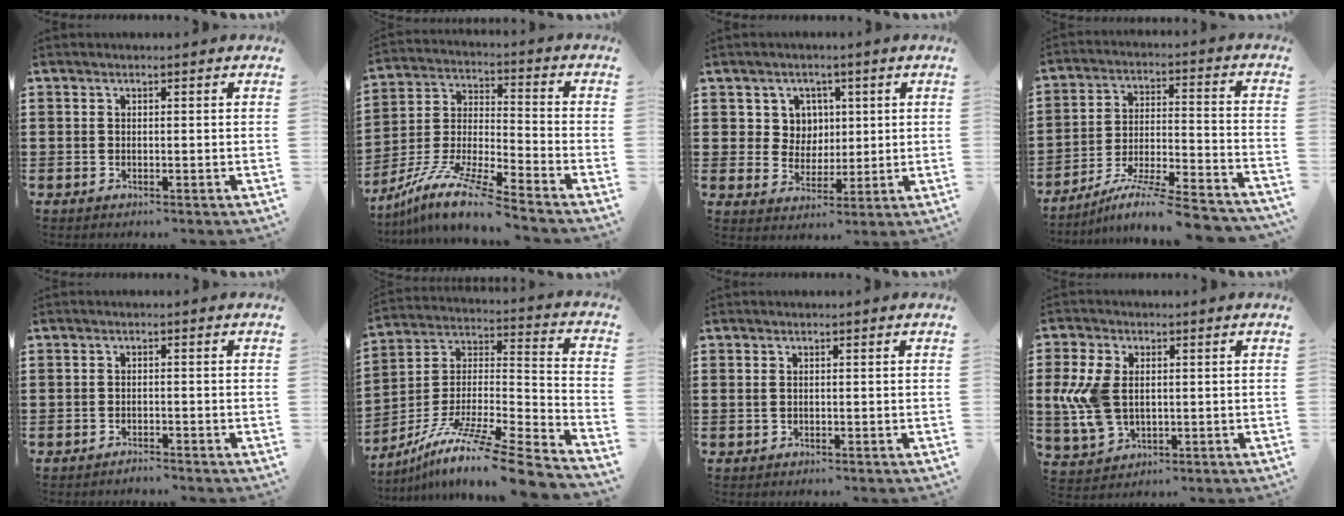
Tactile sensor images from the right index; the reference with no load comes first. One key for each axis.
{"total": 10.1, "fx": -8.7, "fy": 0.2, "fz": 5.2, "tx": -0.114, "ty": -0.002, "tz": -0.178}
{"total": 5.3, "fx": 1.9, "fy": 4.9, "fz": 1.1, "tx": -0.040, "ty": 0.014, "tz": 0.031}
{"total": 9.0, "fx": -7.8, "fy": -0.2, "fz": 4.6, "tx": -0.082, "ty": -0.003, "tz": -0.156}
{"total": 1.1, "fx": -1.1, "fy": -0.1, "fz": -0.1, "tx": -0.003, "ty": 0.000, "tz": -0.023}
{"total": 10.7, "fx": -8.6, "fy": -0.1, "fz": 6.3, "tx": -0.104, "ty": -0.001, "tz": -0.164}
{"total": 0.6, "fx": 0.2, "fy": 0.4, "fz": 0.4, "tx": -0.010, "ty": 0.003, "tz": 0.004}
{"total": 8.4, "fx": 0.5, "fy": 5.5, "fz": 6.4, "tx": -0.166, "ty": 0.003, "tz": 0.004}